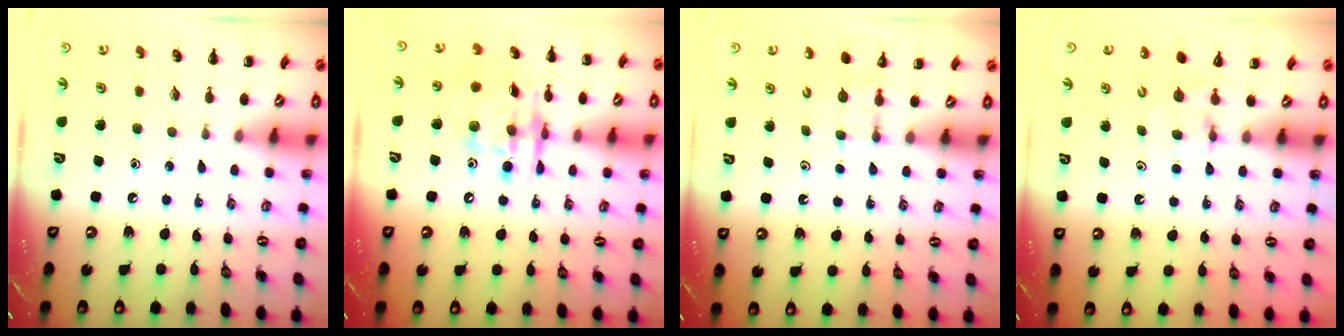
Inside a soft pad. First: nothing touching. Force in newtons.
{"total": 14.9, "press": 14.5, "slide": 3.3}
{"total": 2.7, "press": 2.5, "slide": 1.1}
{"total": 4.0, "press": 3.8, "slide": 1.4}